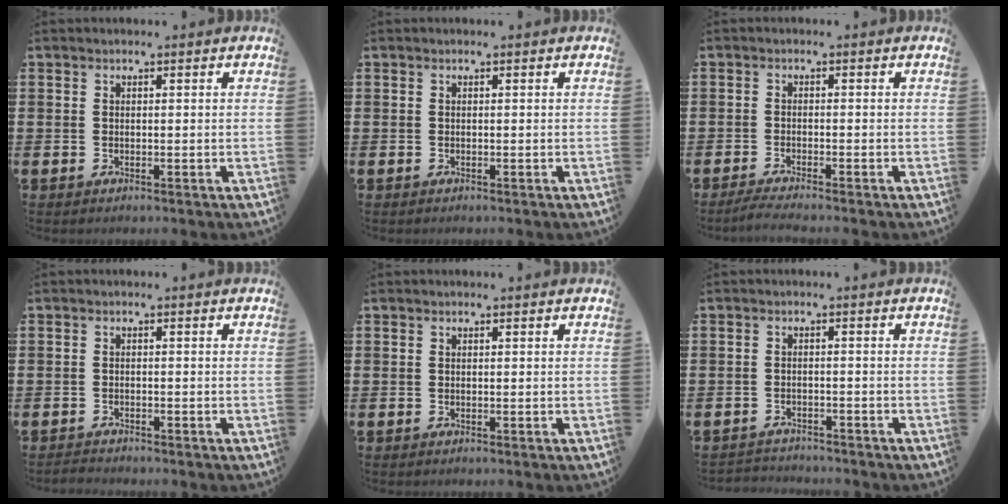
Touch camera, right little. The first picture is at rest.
{"total": 0.0}
{"total": 1.7, "force": [-1.4, -0.1, 1.0], "torque": [-0.016, 0.001, -0.026]}
{"total": 1.0, "force": [-1.0, 0.0, 0.0], "torque": [-0.004, 0.000, -0.020]}
{"total": 0.0}
{"total": 1.7, "force": [-1.7, 0.1, -0.2], "torque": [0.000, 0.003, -0.038]}